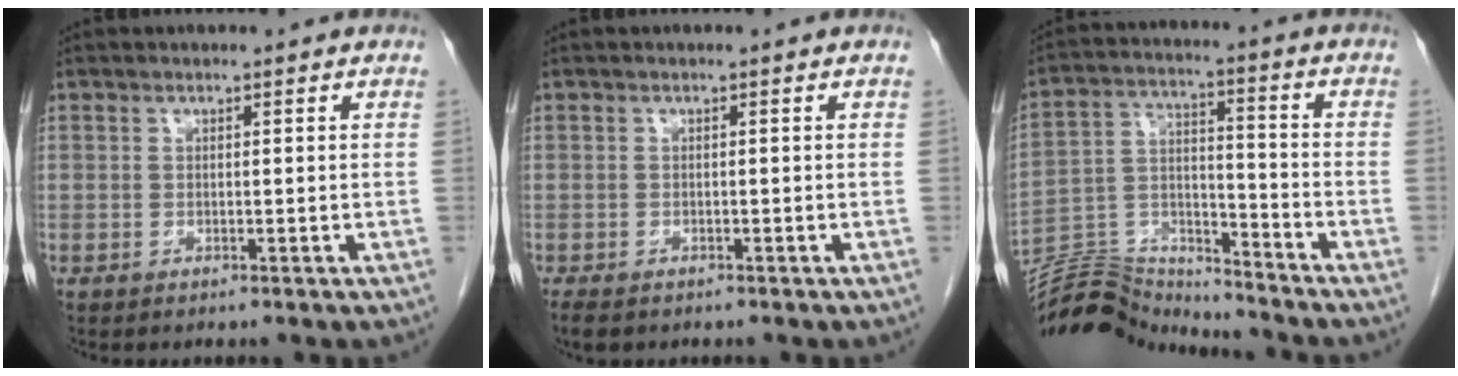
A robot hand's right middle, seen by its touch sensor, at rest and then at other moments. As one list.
[{"total": 3.3, "force": [-2.5, 1.5, 1.6], "torque": [-0.029, -0.008, -0.035]}, {"total": 12.8, "force": [-12.8, 0.0, 0.2], "torque": [-0.008, 0.034, -0.234]}]